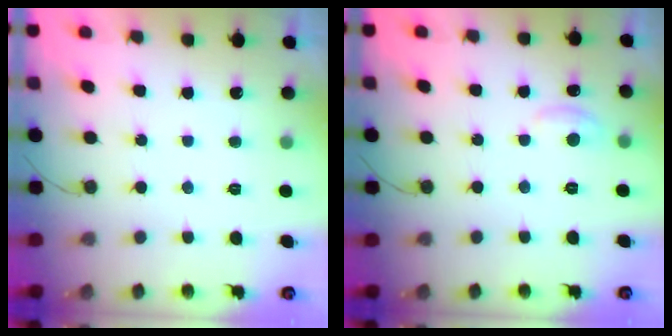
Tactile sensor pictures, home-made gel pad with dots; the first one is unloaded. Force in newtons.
{"total": 6.3, "press": 6.3, "slide": 0.5}